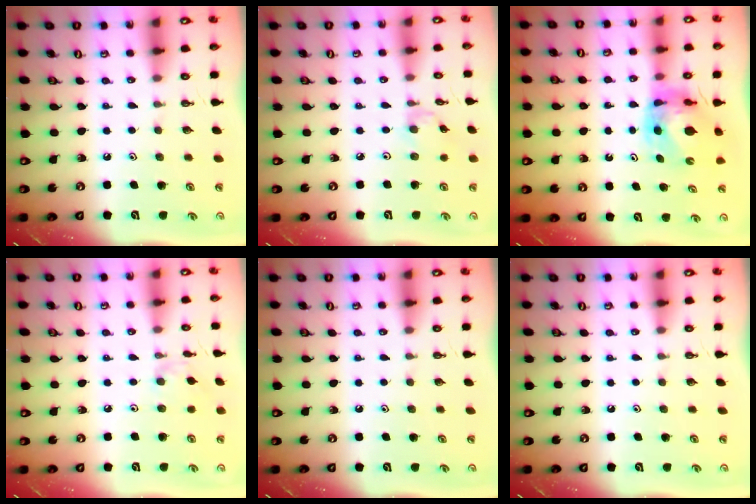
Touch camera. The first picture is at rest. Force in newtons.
{"total": 0.9, "press": 0.8, "slide": 0.2}
{"total": 6.7, "press": 6.7, "slide": 0.6}
{"total": 2.1, "press": 2.1, "slide": 0.4}
{"total": 0.0}
{"total": 0.0}